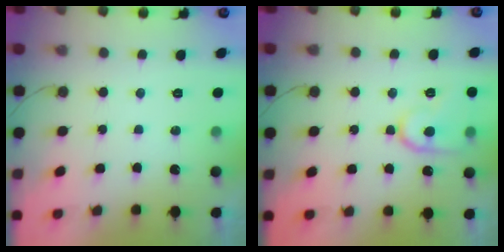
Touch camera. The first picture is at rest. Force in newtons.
{"total": 12.1, "press": 12.1, "slide": 1.2}